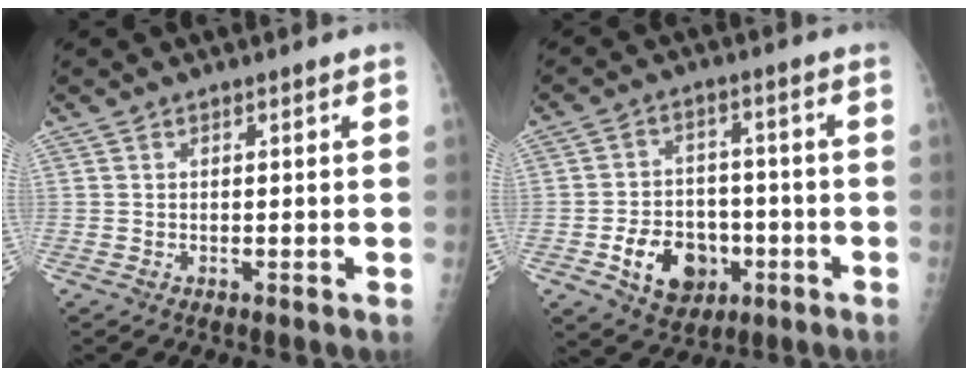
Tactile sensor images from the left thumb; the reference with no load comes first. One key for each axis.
{"total": 11.0, "fx": -3.8, "fy": 8.4, "fz": 6.1, "tx": -0.064, "ty": 0.020, "tz": -0.054}